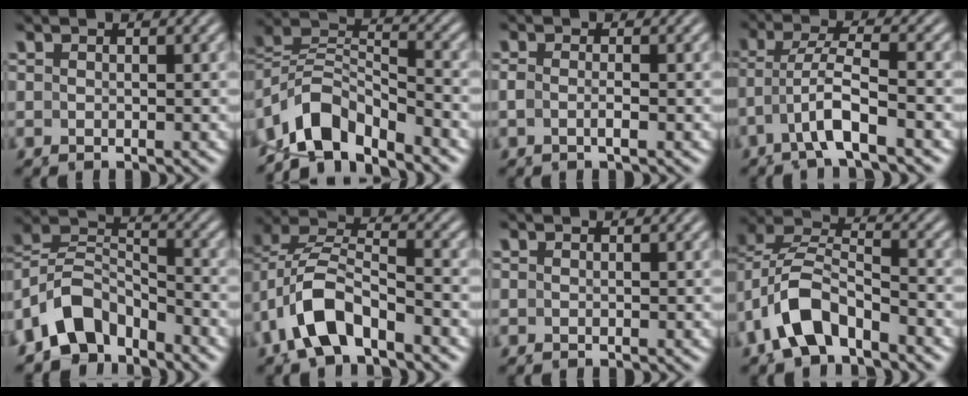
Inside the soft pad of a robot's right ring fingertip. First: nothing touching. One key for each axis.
{"total": 6.0, "fx": -1.9, "fy": 4.5, "fz": 3.5, "tx": -0.075, "ty": -0.011, "tz": -0.032}
{"total": 1.3, "fx": -0.1, "fy": 0.3, "fz": 1.3, "tx": -0.026, "ty": 0.002, "tz": -0.003}
{"total": 2.6, "fx": -0.3, "fy": 0.9, "fz": 2.4, "tx": -0.060, "ty": -0.006, "tz": 0.006}
{"total": 7.6, "fx": -2.4, "fy": 6.1, "fz": 3.7, "tx": -0.075, "ty": -0.020, "tz": -0.044}
{"total": 5.7, "fx": -0.8, "fy": 4.2, "fz": 3.7, "tx": -0.094, "ty": 0.001, "tz": -0.023}
{"total": 0.0}
{"total": 4.4, "fx": -1.3, "fy": 3.2, "fz": 2.8, "tx": -0.073, "ty": 0.000, "tz": -0.027}